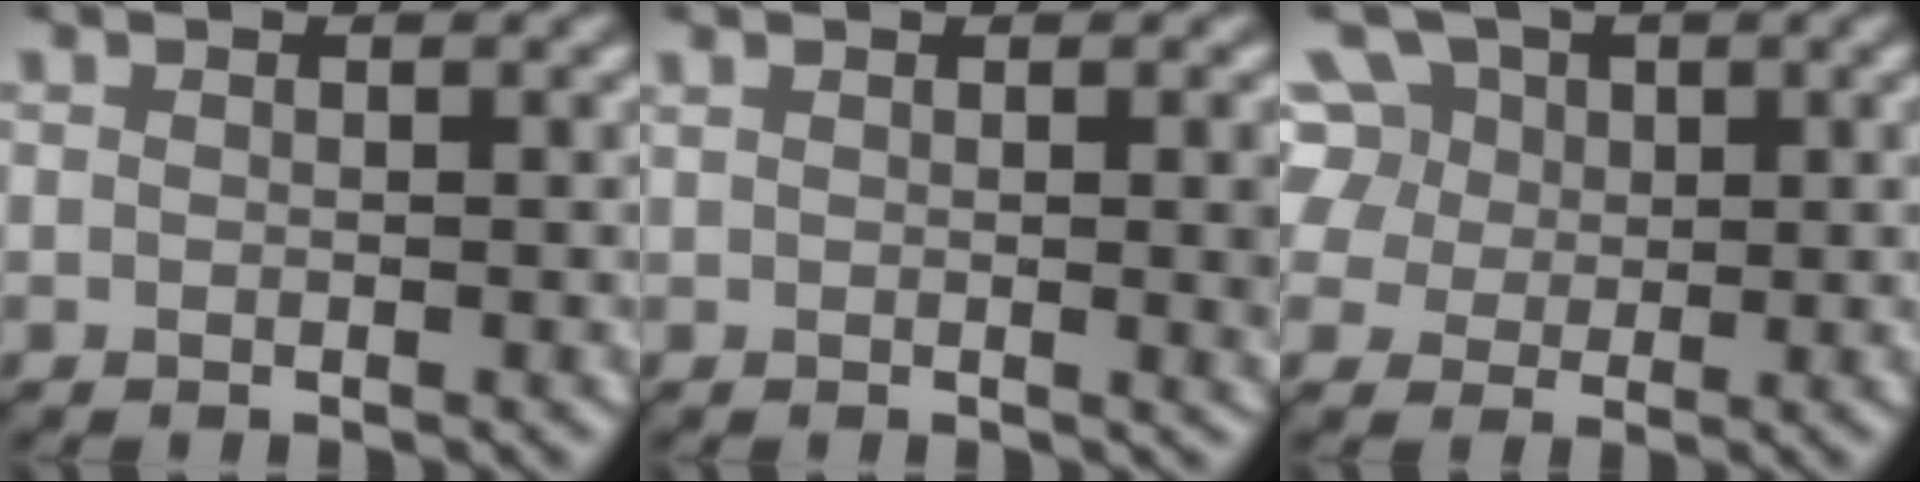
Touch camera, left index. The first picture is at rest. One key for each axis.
{"total": 3.6, "fx": 0.8, "fy": 1.1, "fz": 3.3, "tx": -0.043, "ty": 0.002, "tz": 0.014}
{"total": 10.9, "fx": 5.2, "fy": 7.9, "fz": 5.4, "tx": -0.117, "ty": 0.034, "tz": 0.071}